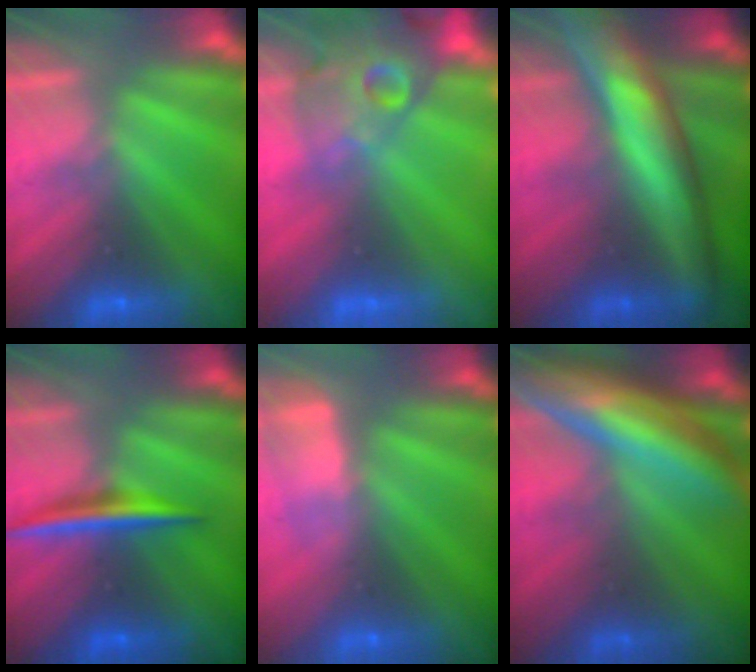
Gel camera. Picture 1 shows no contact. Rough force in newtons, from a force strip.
{"total": 11.2}
{"total": 9.3}
{"total": 1.7}
{"total": 3.0}
{"total": 8.2}